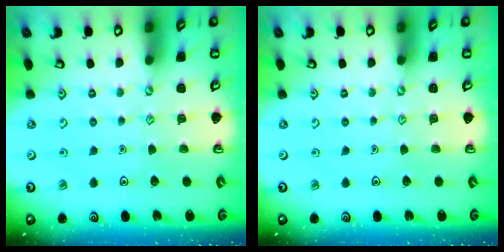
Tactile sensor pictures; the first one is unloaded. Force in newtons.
{"total": 0.0}